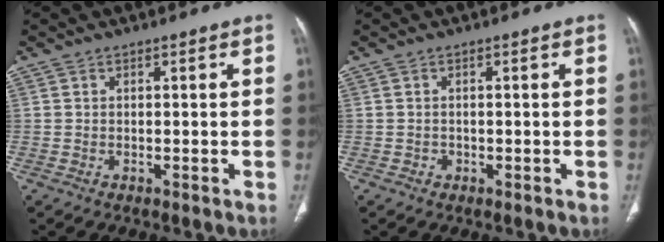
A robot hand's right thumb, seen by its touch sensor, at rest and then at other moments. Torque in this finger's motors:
{"motor_torque": [0.28, 0.02, 0.13, -0.04, -0.05]}